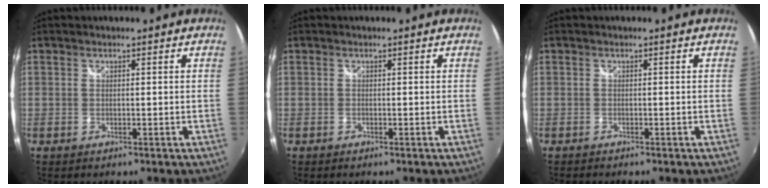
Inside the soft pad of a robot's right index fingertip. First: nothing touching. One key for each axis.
{"total": 0.0}
{"total": 0.8, "fx": -0.8, "fy": 0.2, "fz": 0.1, "tx": -0.005, "ty": -0.005, "tz": -0.016}